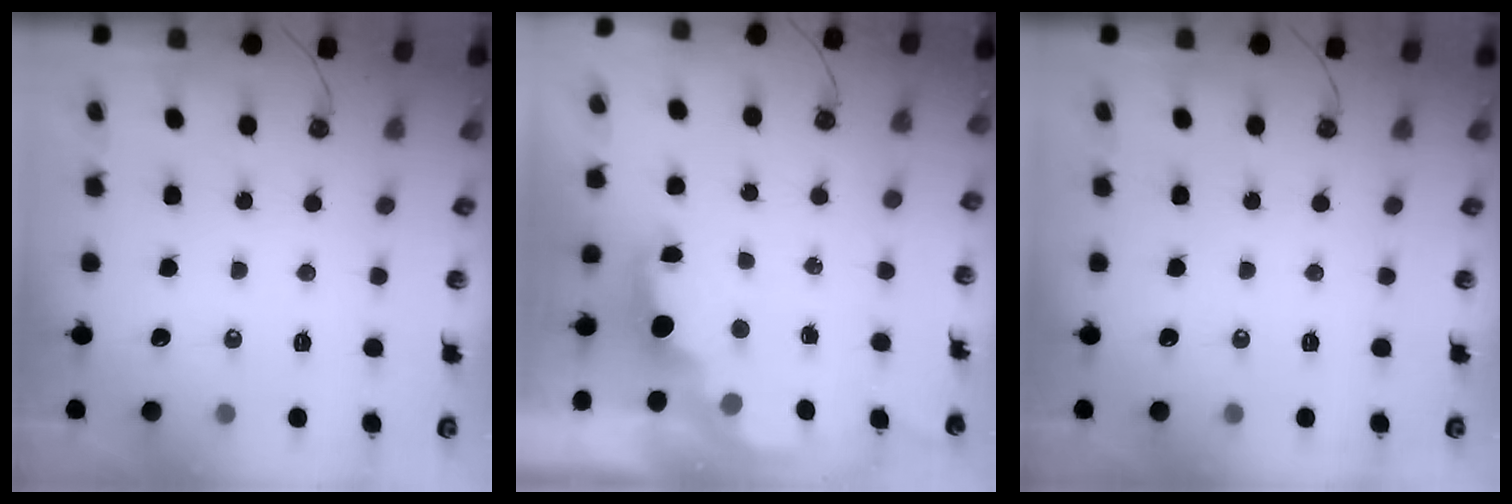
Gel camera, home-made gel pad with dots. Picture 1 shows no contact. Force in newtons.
{"total": 1.8, "press": 1.6, "slide": 0.7}
{"total": 0.0}